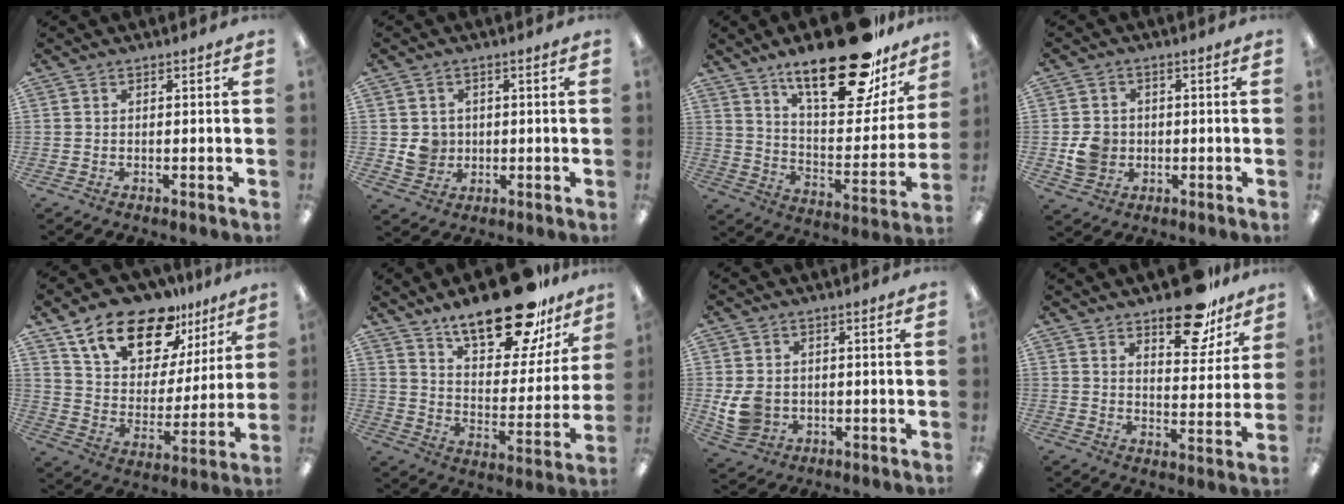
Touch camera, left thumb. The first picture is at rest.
{"total": 4.6, "force": [0.3, 4.4, 1.1], "torque": [-0.011, 0.004, 0.007]}
{"total": 26.4, "force": [18.8, 9.5, 15.9], "torque": [-0.227, -0.120, 0.309]}
{"total": 5.5, "force": [-0.7, 5.0, 2.1], "torque": [-0.032, 0.004, -0.012]}
{"total": 18.0, "force": [13.1, 9.0, 8.4], "torque": [-0.158, -0.073, 0.236]}
{"total": 22.8, "force": [17.5, 8.1, 12.2], "torque": [-0.187, -0.108, 0.295]}
{"total": 6.8, "force": [0.0, 5.8, 3.6], "torque": [-0.081, 0.009, 0.004]}
{"total": 14.4, "force": [10.6, 6.3, 7.5], "torque": [-0.080, -0.068, 0.180]}